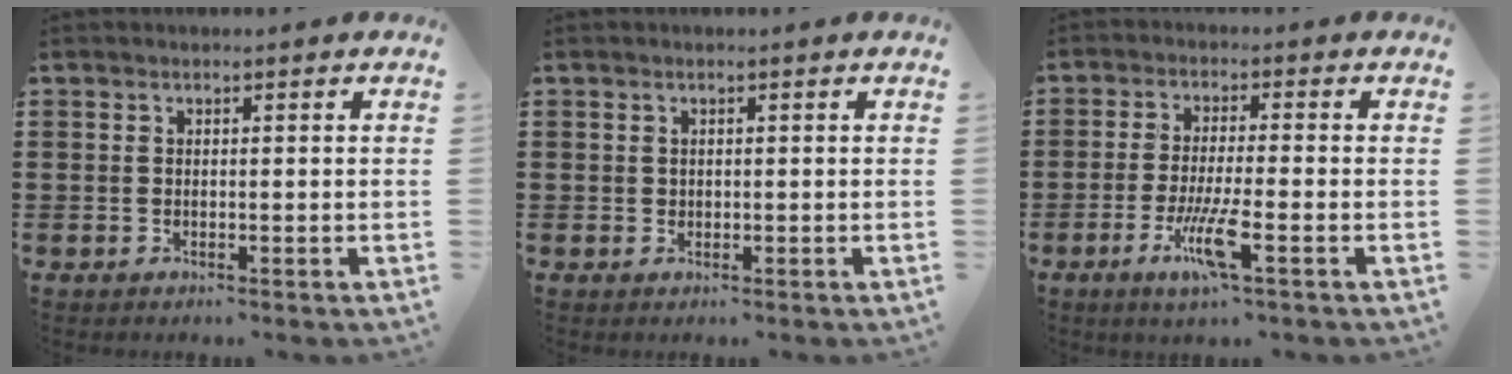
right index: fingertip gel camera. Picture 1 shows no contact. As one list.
[{"total": 0.6, "force": [0.2, 0.6, 0.1], "torque": [-0.005, 0.003, 0.005]}, {"total": 6.8, "force": [-3.0, 0.6, 6.0], "torque": [-0.123, -0.016, -0.057]}]